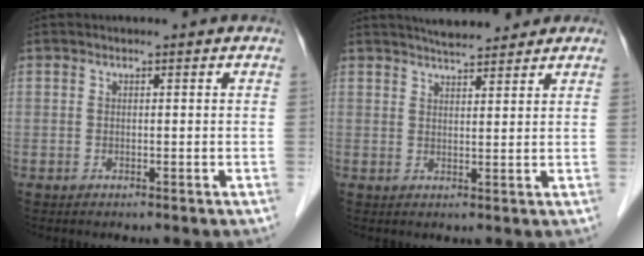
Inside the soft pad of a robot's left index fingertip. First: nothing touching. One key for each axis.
{"total": 6.7, "fx": 6.0, "fy": 1.1, "fz": 2.7, "tx": -0.042, "ty": 0.018, "tz": 0.089}